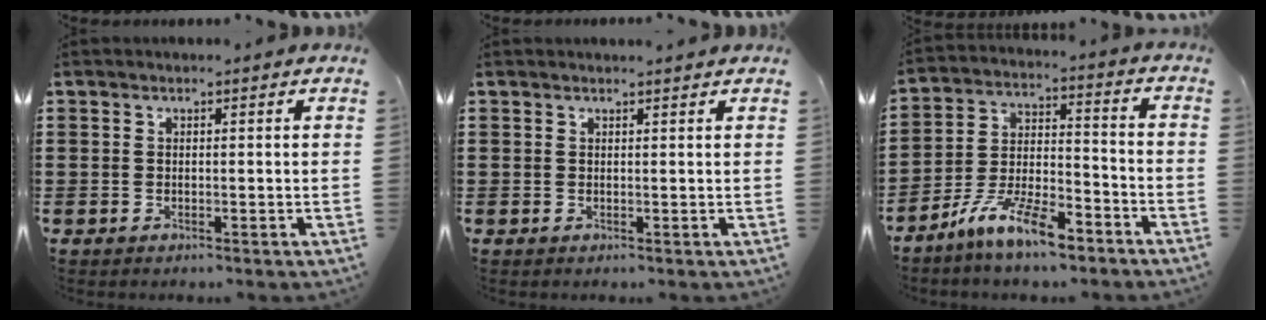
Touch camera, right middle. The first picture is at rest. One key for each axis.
{"total": 0.8, "fx": 0.8, "fy": 0.0, "fz": 0.1, "tx": 0.004, "ty": -0.004, "tz": 0.013}
{"total": 10.3, "fx": -8.2, "fy": 2.2, "fz": 5.7, "tx": -0.114, "ty": 0.018, "tz": -0.158}